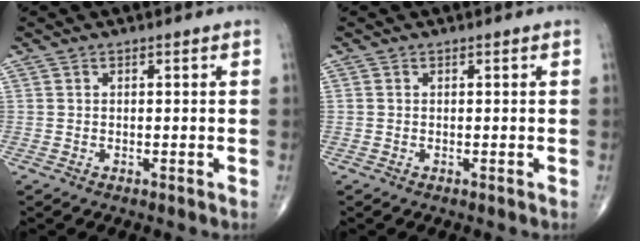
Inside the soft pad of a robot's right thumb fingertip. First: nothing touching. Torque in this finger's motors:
{"motor_torque": [-0.24, 0.60, -0.11, -0.03, 0.00]}